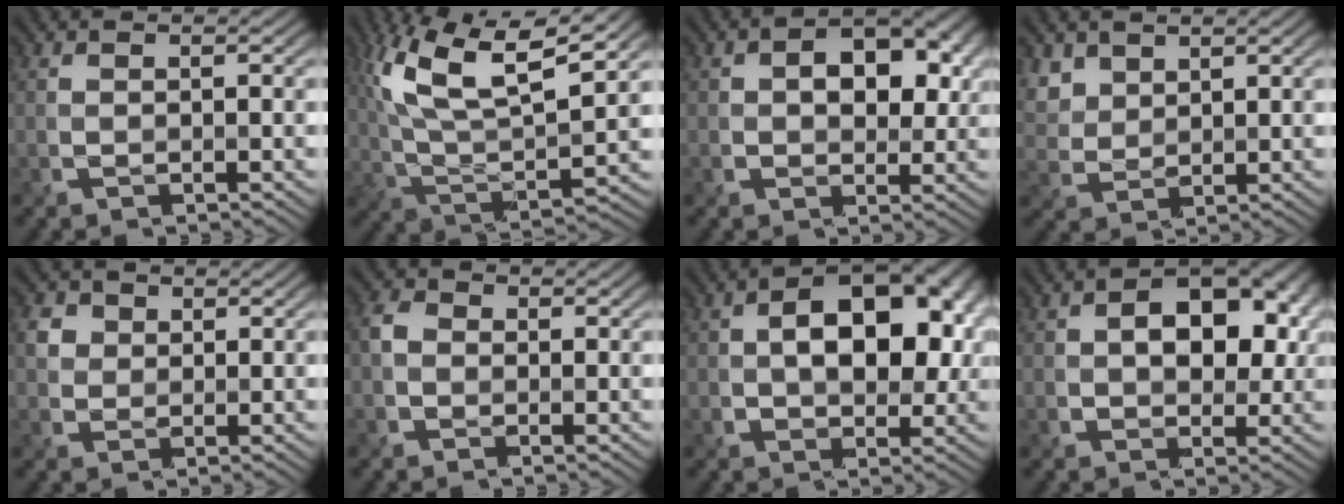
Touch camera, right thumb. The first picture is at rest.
{"total": 13.8, "force": [7.1, 4.8, 10.9], "torque": [-0.244, 0.008, 0.138]}
{"total": 7.0, "force": [1.4, 4.8, 4.9], "torque": [-0.070, 0.002, 0.016]}
{"total": 4.0, "force": [2.8, 2.5, 1.6], "torque": [-0.055, 0.000, 0.066]}
{"total": 2.7, "force": [0.9, 2.4, 0.8], "torque": [-0.028, 0.003, 0.020]}
{"total": 2.9, "force": [-0.4, 2.5, 1.4], "torque": [-0.035, 0.001, -0.013]}
{"total": 11.8, "force": [1.4, 7.5, 9.0], "torque": [-0.117, 0.014, 0.014]}
{"total": 8.7, "force": [1.3, 5.9, 6.2], "torque": [-0.087, 0.006, 0.015]}